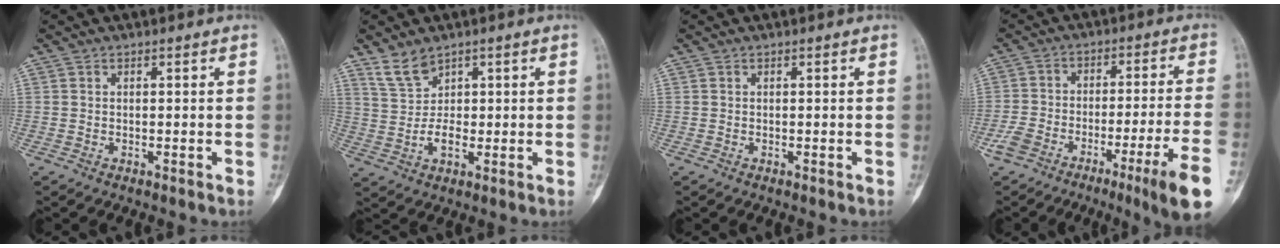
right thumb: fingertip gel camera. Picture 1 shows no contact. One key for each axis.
{"total": 5.4, "fx": 3.3, "fy": 3.4, "fz": 2.5, "tx": -0.038, "ty": -0.019, "tz": 0.074}
{"total": 0.0}
{"total": 15.4, "fx": -8.3, "fy": 1.6, "fz": 12.9, "tx": -0.204, "ty": 0.042, "tz": -0.127}